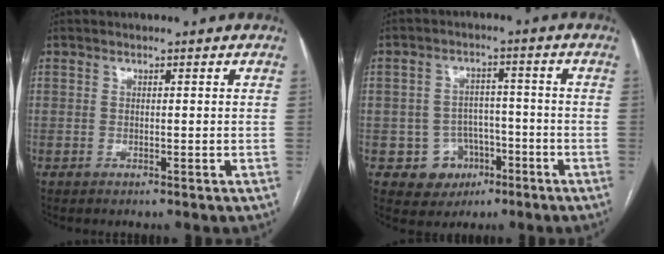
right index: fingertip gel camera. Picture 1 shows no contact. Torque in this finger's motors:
{"motor_torque": [-0.35, -0.05, -0.73, -0.21]}